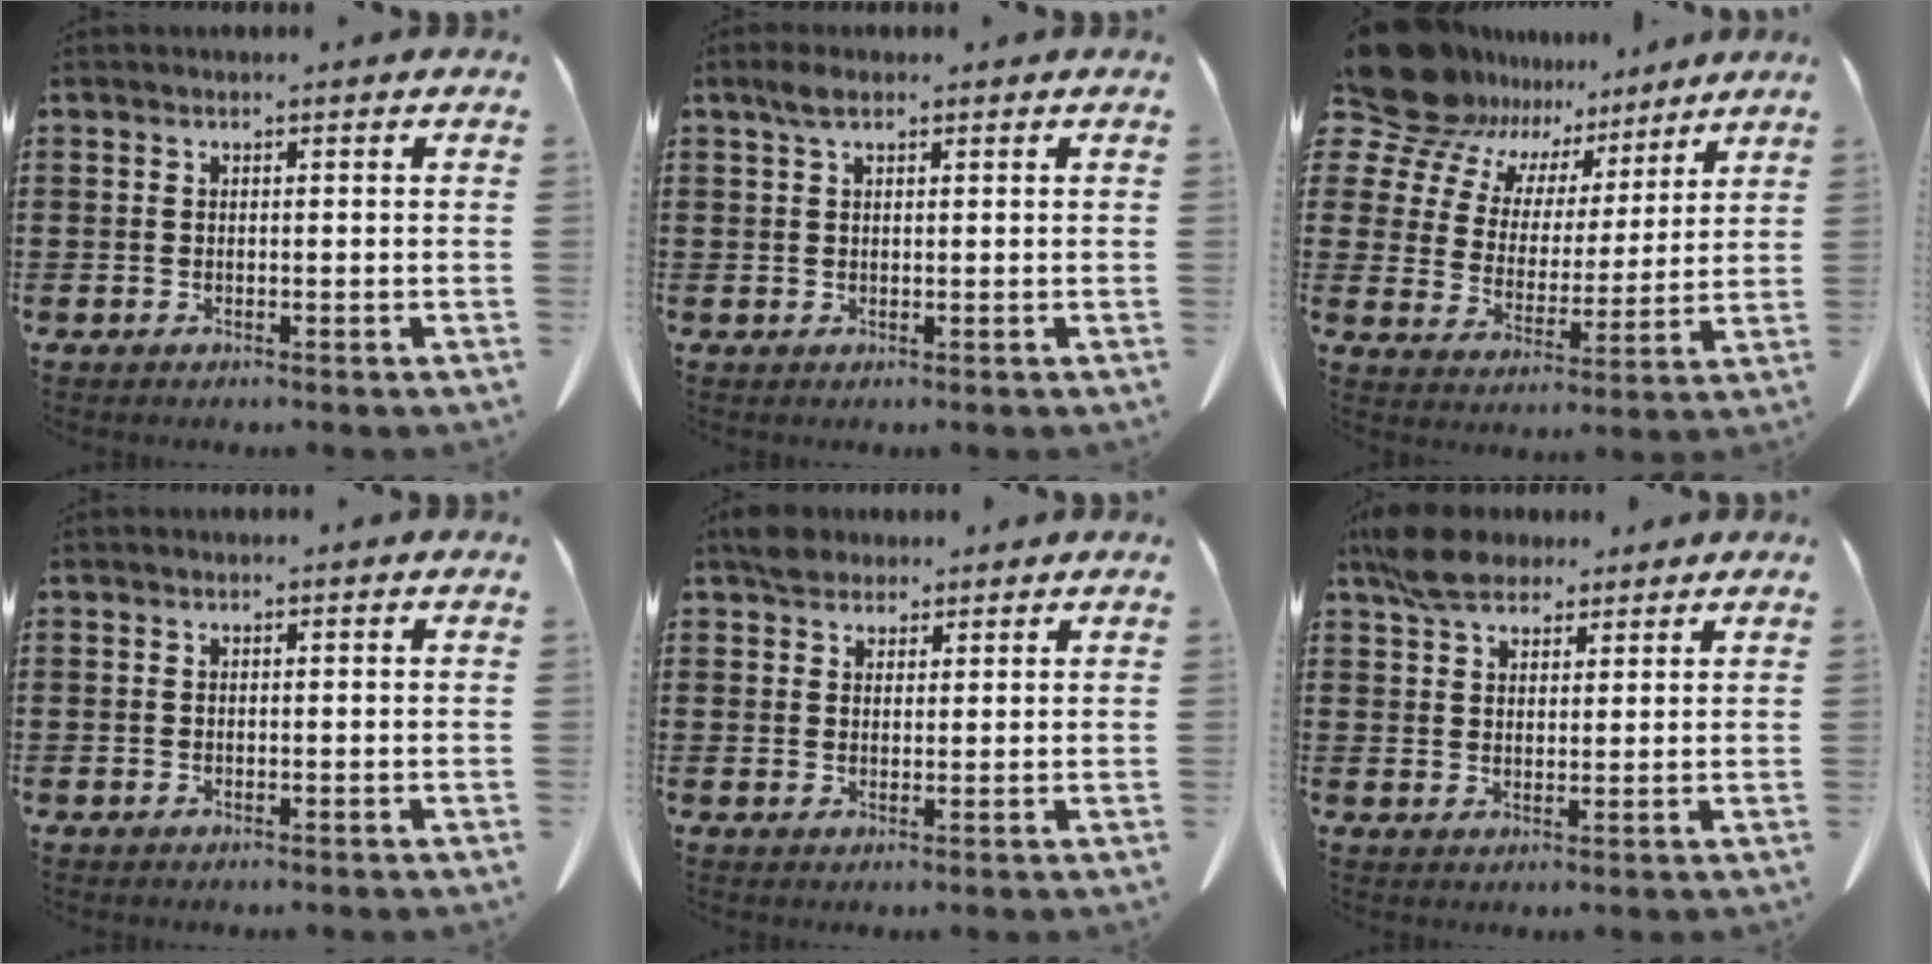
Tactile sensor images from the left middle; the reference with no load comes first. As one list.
[{"total": 2.1, "force": [1.2, 1.0, 1.5], "torque": [-0.033, 0.005, 0.022]}, {"total": 11.7, "force": [9.9, 5.7, 2.4], "torque": [-0.104, -0.056, 0.190]}, {"total": 0.0}, {"total": 3.6, "force": [2.9, 1.7, 1.0], "torque": [-0.021, 0.005, 0.056]}, {"total": 6.3, "force": [5.0, 2.9, 2.4], "torque": [-0.054, -0.004, 0.095]}]